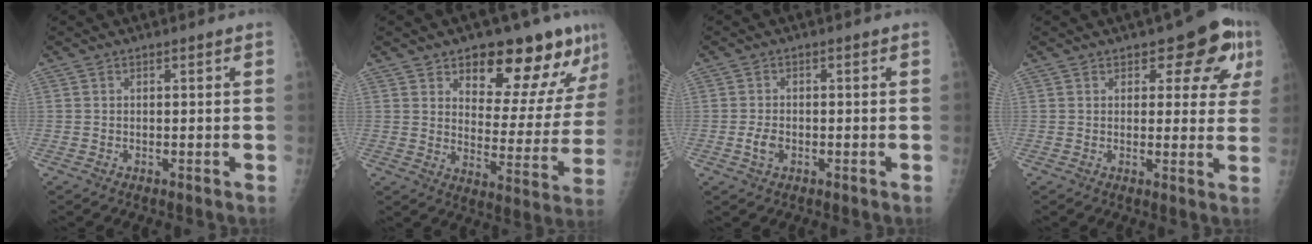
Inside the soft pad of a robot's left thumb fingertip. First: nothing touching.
{"total": 18.0, "force": [11.7, 7.5, 11.6], "torque": [-0.096, -0.069, 0.166]}
{"total": 2.5, "force": [-1.1, 1.7, 1.6], "torque": [-0.031, 0.005, -0.017]}
{"total": 8.6, "force": [4.8, 2.6, 6.6], "torque": [-0.067, -0.022, 0.060]}